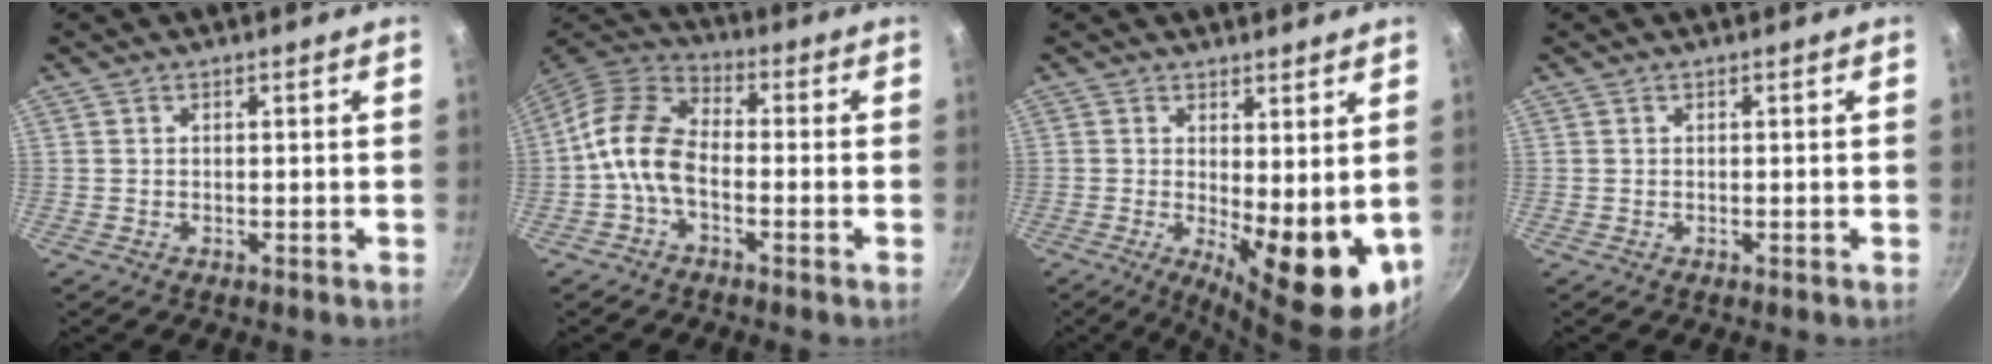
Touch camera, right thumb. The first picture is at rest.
{"total": 9.8, "force": [-2.5, 6.0, 7.3], "torque": [-0.136, 0.040, -0.067]}
{"total": 12.6, "force": [0.1, 4.8, 11.7], "torque": [-0.135, -0.022, 0.015]}
{"total": 0.0}